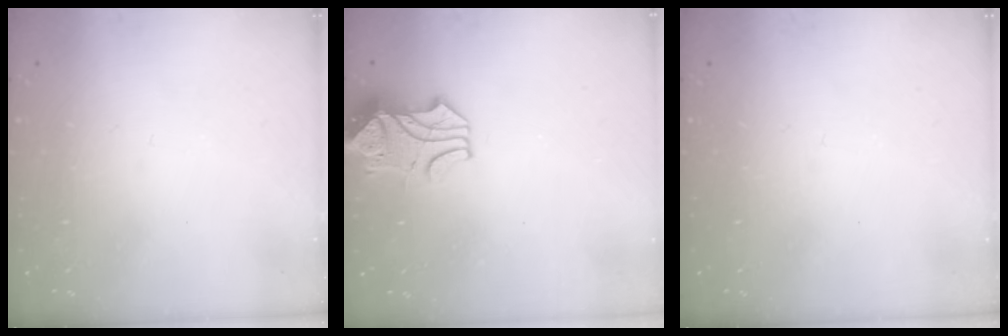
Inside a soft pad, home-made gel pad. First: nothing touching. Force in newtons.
{"total": 2.3, "press": 2.0, "slide": 1.0}
{"total": 0.0}